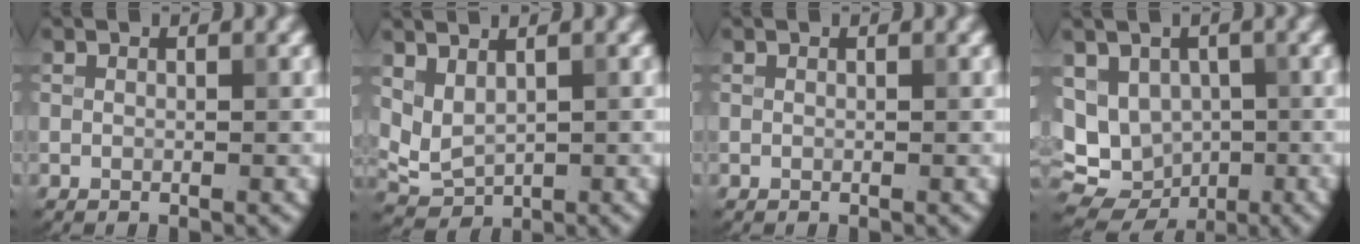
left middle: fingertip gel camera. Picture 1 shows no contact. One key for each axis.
{"total": 2.5, "fx": 1.2, "fy": 1.4, "fz": 1.7, "tx": -0.038, "ty": -0.005, "tz": 0.032}
{"total": 0.0}
{"total": 8.3, "fx": -0.3, "fy": 7.0, "fz": 4.5, "tx": -0.079, "ty": -0.008, "tz": 0.008}